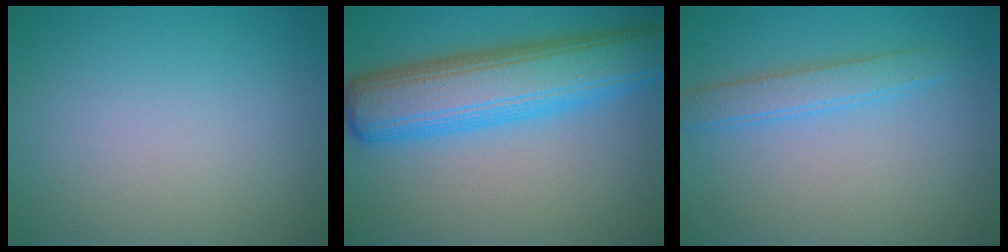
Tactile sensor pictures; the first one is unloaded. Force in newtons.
{"total": 9.3, "press": 9.3, "slide": 0.2}
{"total": 2.5, "press": 2.5, "slide": 0.1}